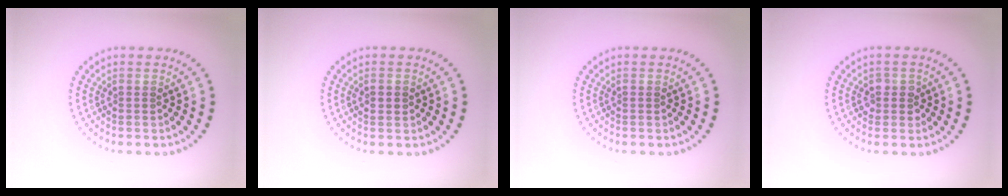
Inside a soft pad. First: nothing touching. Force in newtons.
{"total": 1.5, "press": 1.5, "slide": 0.1}
{"total": 0.0}
{"total": 1.4, "press": 1.3, "slide": 0.6}